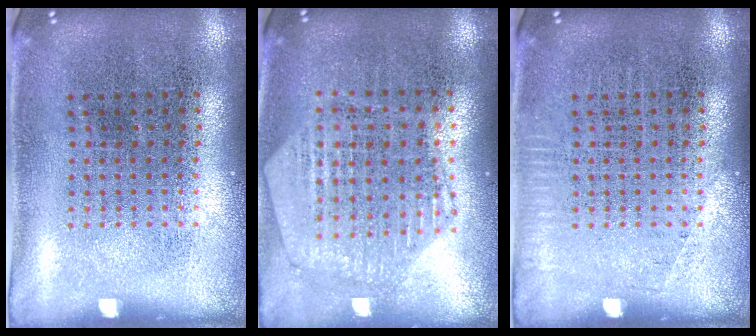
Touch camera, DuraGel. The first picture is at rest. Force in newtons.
{"total": 1.3, "press": 1.2, "slide": 0.2}
{"total": 0.6, "press": 0.6, "slide": 0.1}